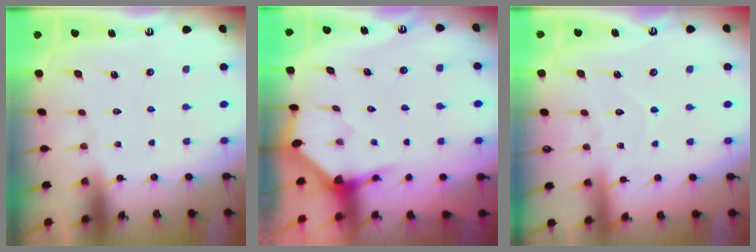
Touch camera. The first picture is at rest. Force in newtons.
{"total": 3.3, "press": 3.3, "slide": 0.1}
{"total": 4.6, "press": 4.6, "slide": 0.1}